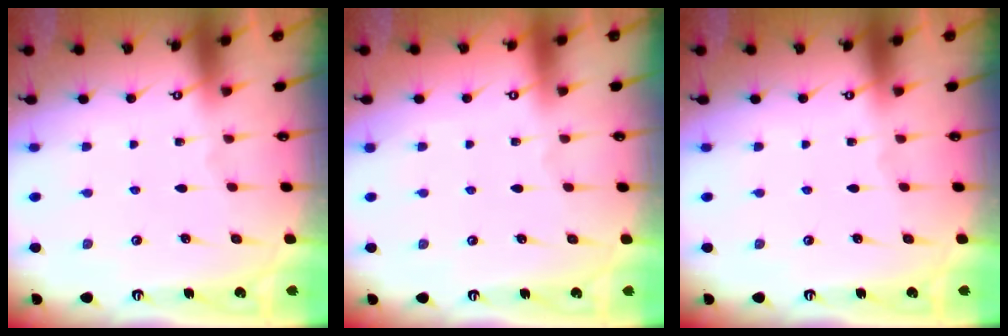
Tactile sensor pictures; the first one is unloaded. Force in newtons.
{"total": 4.0, "press": 4.0, "slide": 0.1}
{"total": 0.0}